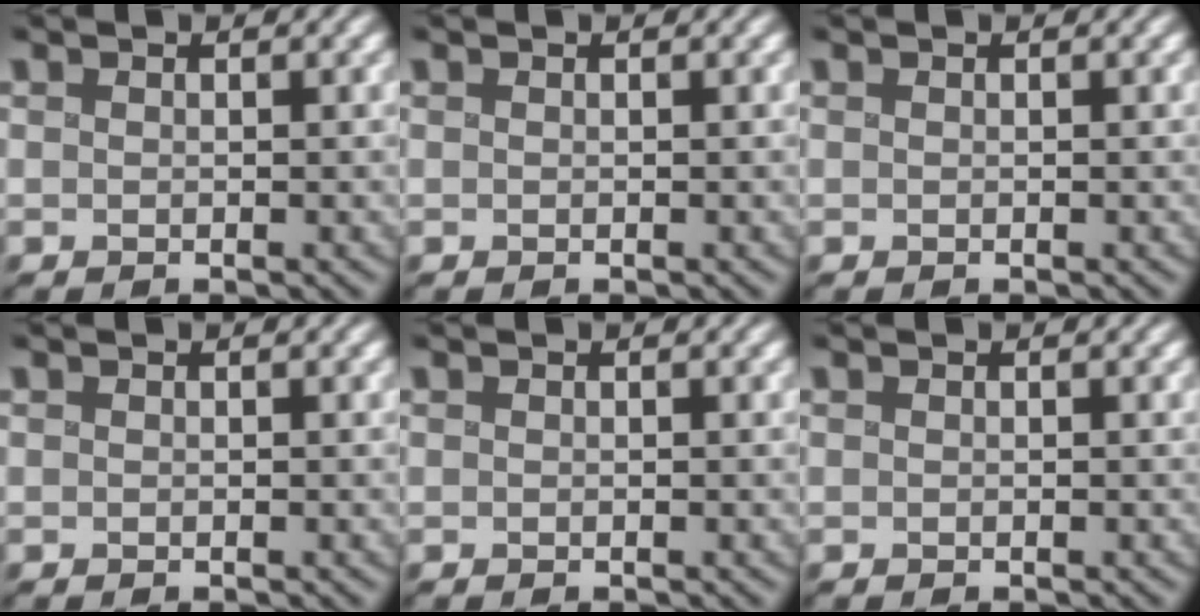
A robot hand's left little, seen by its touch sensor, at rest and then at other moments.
{"total": 0.0}
{"total": 0.0}
{"total": 0.0}
{"total": 0.0}
{"total": 0.0}